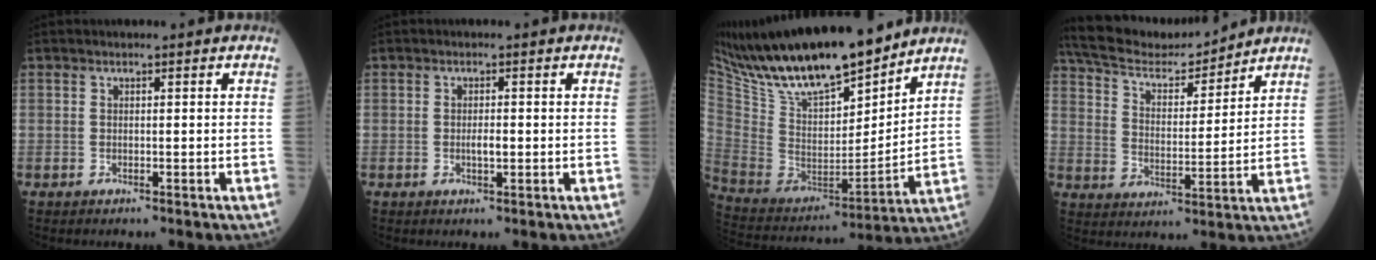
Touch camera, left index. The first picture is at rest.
{"total": 1.6, "force": [-0.1, 0.5, 1.5], "torque": [-0.030, 0.000, -0.001]}
{"total": 22.6, "force": [18.6, 5.1, 11.8], "torque": [-0.226, -0.003, 0.335]}
{"total": 14.4, "force": [13.5, 2.1, 4.5], "torque": [-0.089, 0.011, 0.237]}